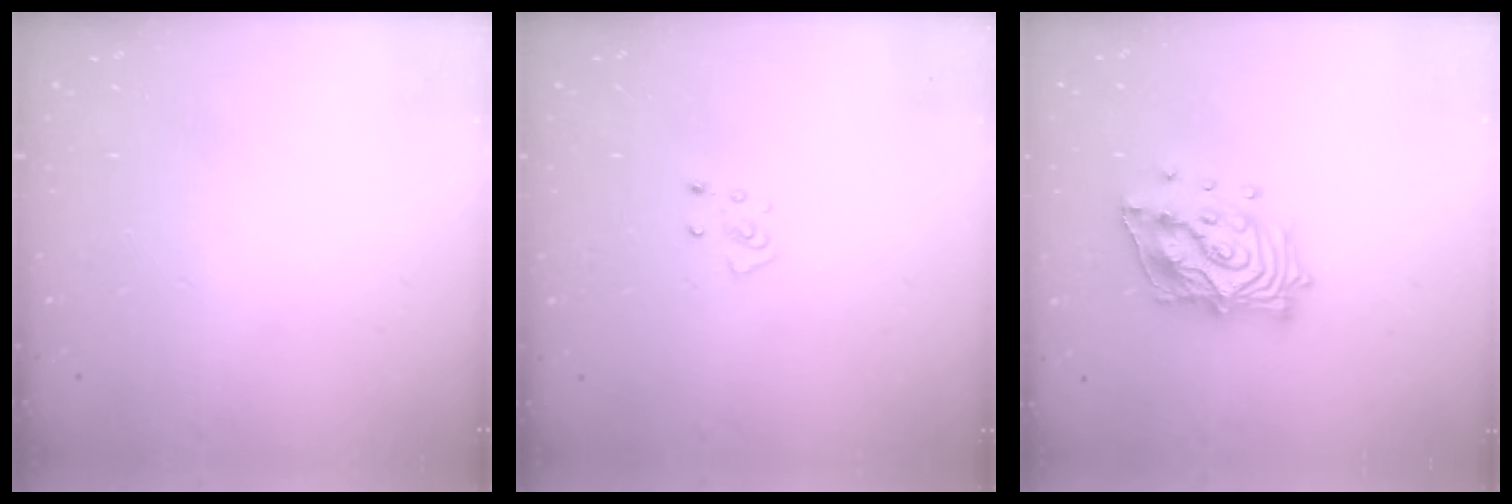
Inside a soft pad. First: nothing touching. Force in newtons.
{"total": 4.2, "press": 4.1, "slide": 0.5}
{"total": 16.3, "press": 16.1, "slide": 2.3}